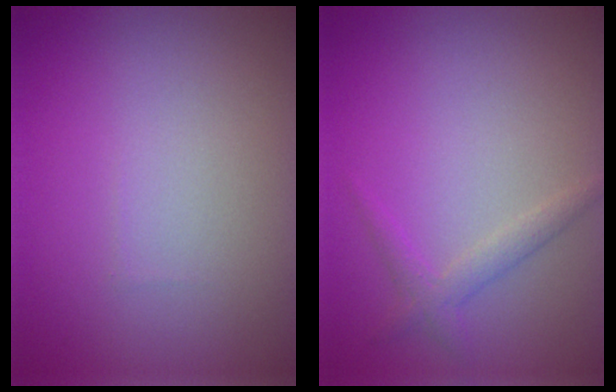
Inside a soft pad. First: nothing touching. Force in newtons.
{"total": 1.6, "press": 1.6, "slide": 0.1}